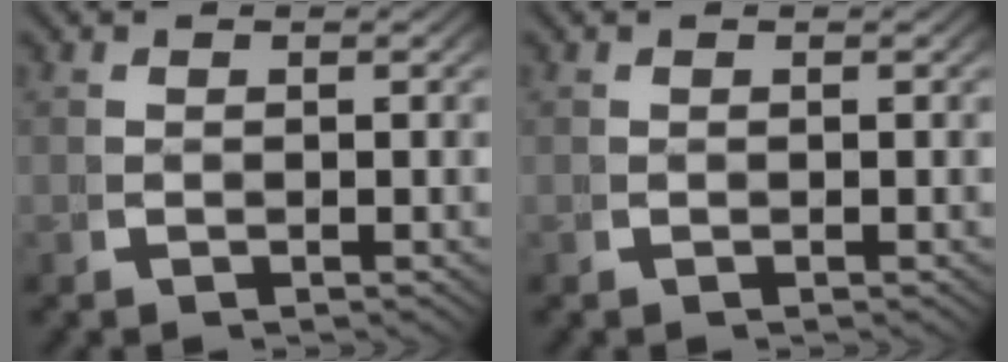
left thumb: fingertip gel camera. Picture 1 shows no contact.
{"total": 0.0}